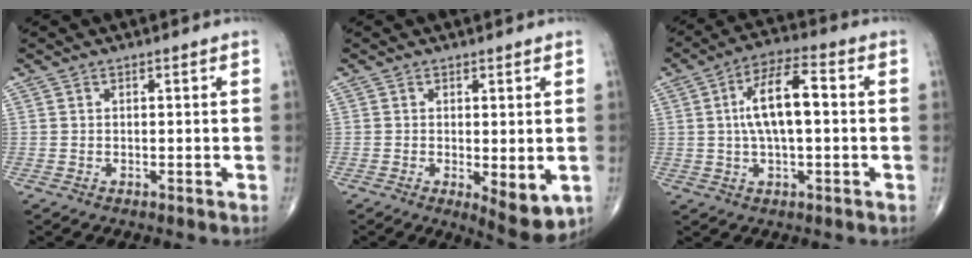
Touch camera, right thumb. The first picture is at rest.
{"total": 6.9, "force": [-1.4, 2.6, 6.2], "torque": [-0.083, -0.020, -0.013]}
{"total": 11.1, "force": [0.9, 4.2, 10.2], "torque": [-0.187, 0.025, 0.009]}